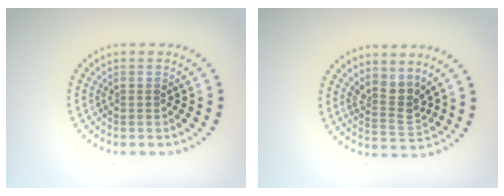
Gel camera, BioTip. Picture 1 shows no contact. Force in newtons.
{"total": 2.7, "press": 2.0, "slide": 1.9}